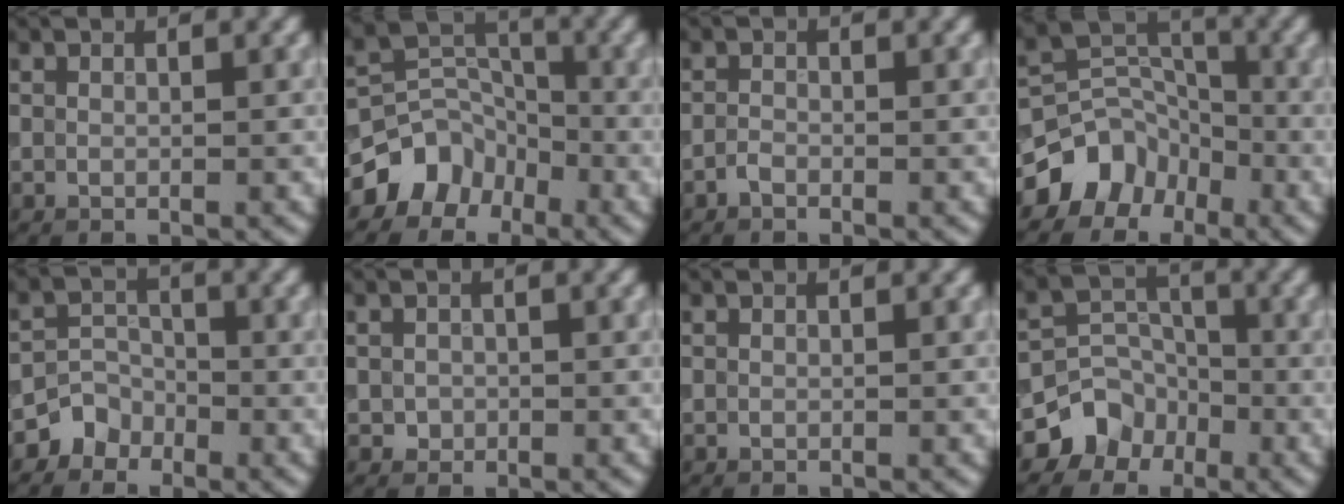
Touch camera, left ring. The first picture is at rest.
{"total": 5.1, "force": [-3.2, 3.7, 1.4], "torque": [-0.012, 0.003, -0.063]}
{"total": 0.7, "force": [-0.6, 0.2, 0.3], "torque": [-0.007, 0.003, -0.014]}
{"total": 5.7, "force": [-3.4, 4.2, 1.8], "torque": [-0.016, 0.004, -0.066]}
{"total": 2.3, "force": [-1.6, 1.7, 0.1], "torque": [0.007, 0.013, -0.033]}
{"total": 1.0, "force": [-0.1, 1.0, 0.2], "torque": [0.004, 0.000, -0.005]}
{"total": 0.0}
{"total": 4.5, "force": [-2.8, 3.5, 0.8], "torque": [0.008, 0.014, -0.050]}